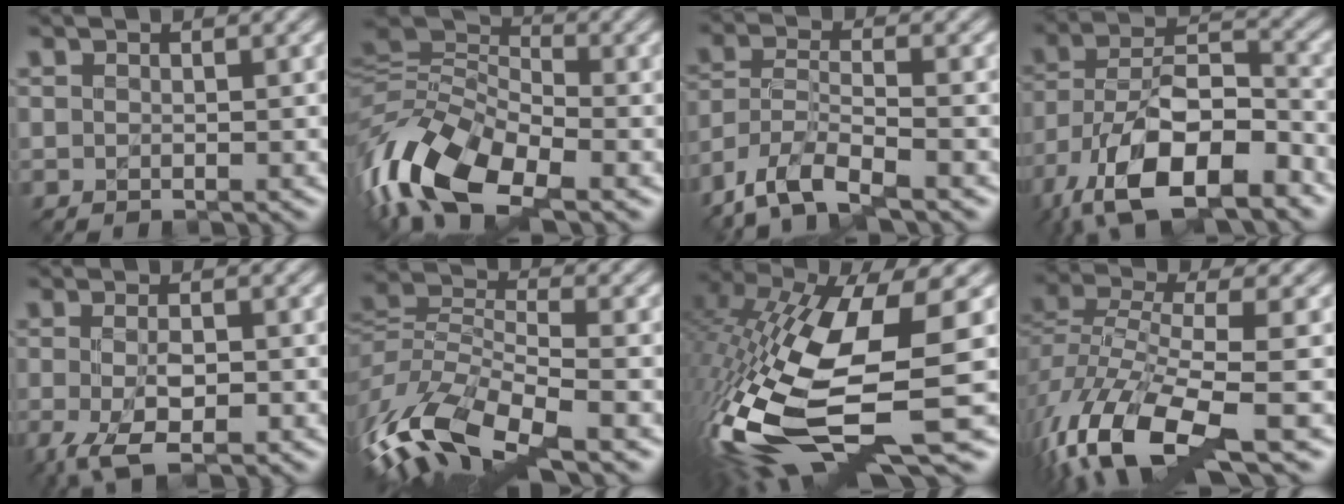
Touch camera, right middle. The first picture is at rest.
{"total": 11.0, "force": [-4.8, 5.6, 8.1], "torque": [-0.167, 0.005, -0.107]}
{"total": 7.6, "force": [-5.6, 2.4, 4.6], "torque": [-0.096, -0.006, -0.114]}
{"total": 13.8, "force": [-7.9, 6.7, 9.2], "torque": [-0.173, -0.011, -0.138]}
{"total": 5.2, "force": [-2.5, 1.9, 4.2], "torque": [-0.086, -0.009, -0.047]}
{"total": 10.8, "force": [-5.7, 4.2, 8.2], "torque": [-0.169, -0.007, -0.118]}
{"total": 15.3, "force": [-3.1, 5.1, 14.1], "torque": [-0.317, -0.020, -0.048]}
{"total": 10.7, "force": [-5.9, 3.7, 8.2], "torque": [-0.180, -0.013, -0.110]}